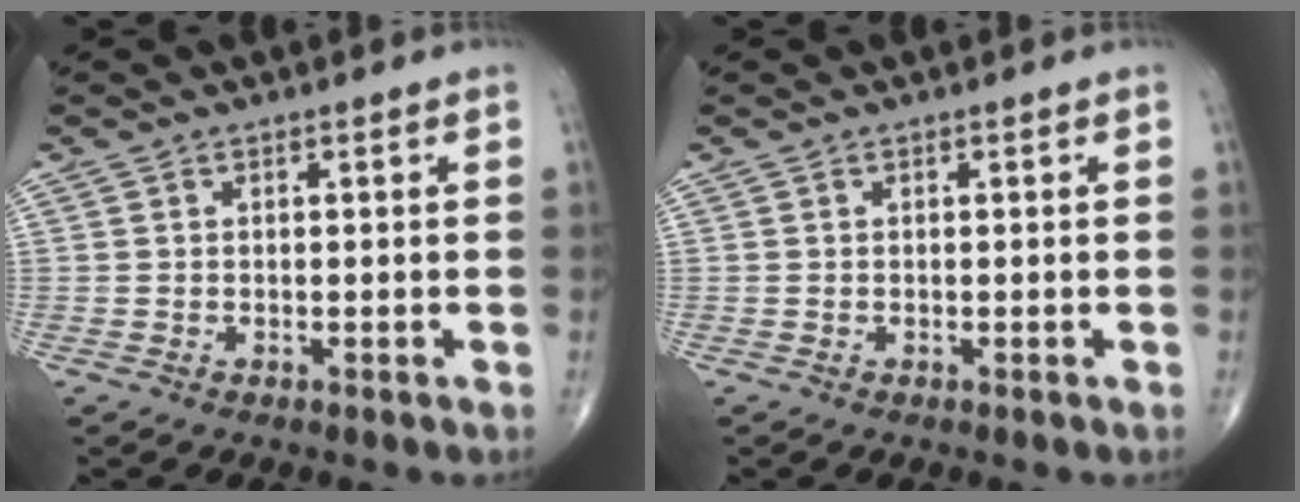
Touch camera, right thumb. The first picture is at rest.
{"total": 0.0}